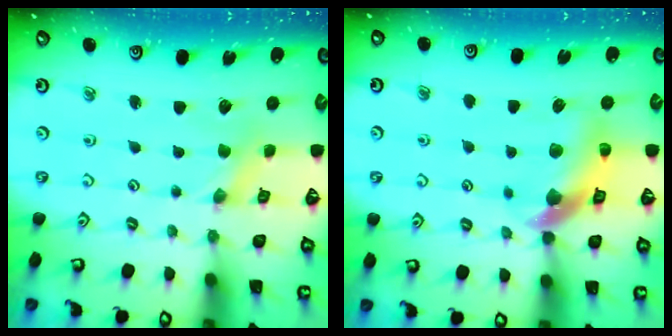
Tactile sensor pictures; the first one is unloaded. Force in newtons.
{"total": 10.3, "press": 10.1, "slide": 1.6}